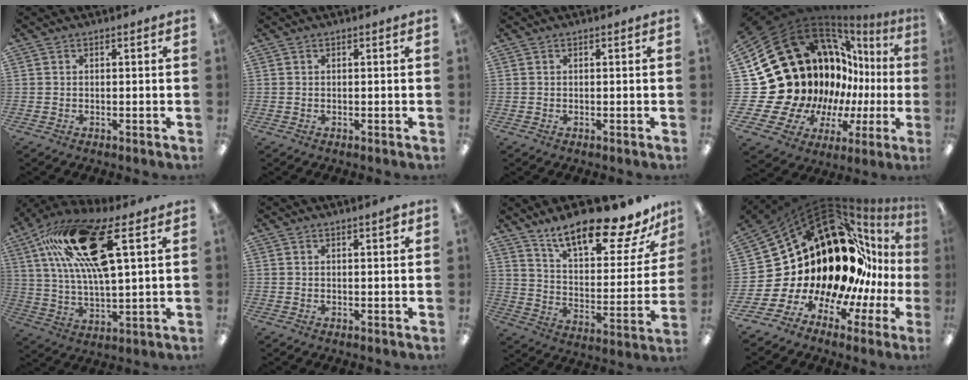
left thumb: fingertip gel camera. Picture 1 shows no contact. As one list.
[{"total": 0.0}, {"total": 0.0}, {"total": 25.7, "force": [3.3, 21.0, 14.4], "torque": [-0.225, -0.130, 0.164]}, {"total": 21.4, "force": [10.9, 7.4, 16.8], "torque": [-0.299, -0.027, 0.178]}, {"total": 1.7, "force": [1.3, 0.1, 1.1], "torque": [-0.014, -0.004, 0.021]}, {"total": 21.0, "force": [16.3, 5.6, 11.9], "torque": [-0.188, -0.109, 0.271]}, {"total": 26.0, "force": [5.9, 17.8, 18.0], "torque": [-0.273, -0.126, 0.158]}]